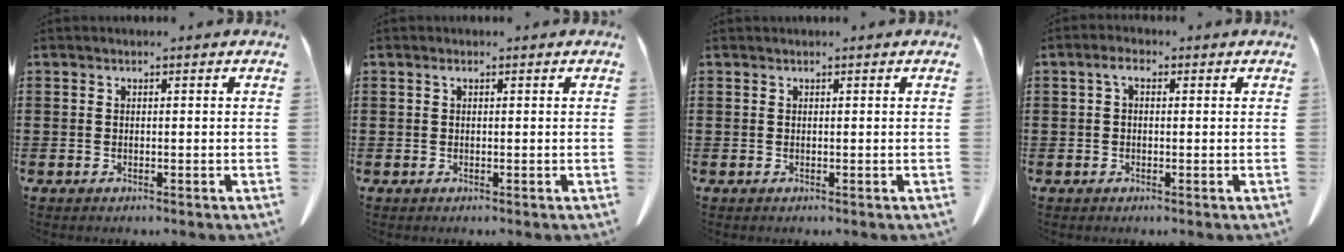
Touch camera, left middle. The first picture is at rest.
{"total": 0.7, "force": [0.3, 0.2, 0.6], "torque": [-0.013, 0.003, 0.004]}
{"total": 0.0}
{"total": 2.2, "force": [0.1, 1.3, 1.8], "torque": [-0.040, 0.010, 0.000]}